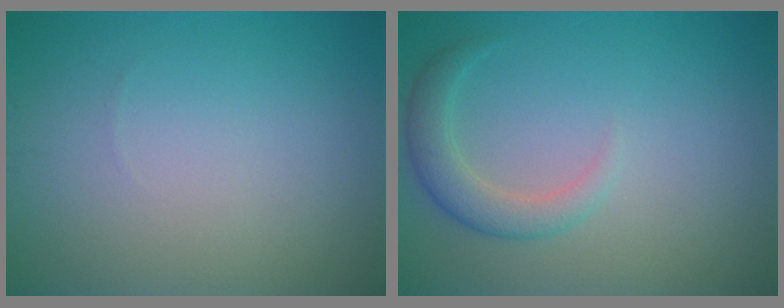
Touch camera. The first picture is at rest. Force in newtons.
{"total": 2.7, "press": 2.7, "slide": 0.1}